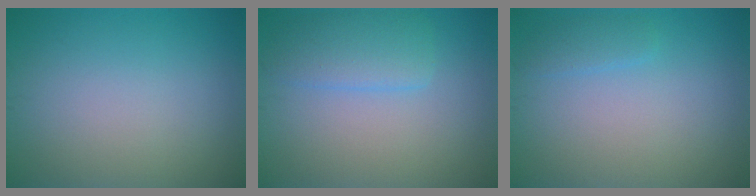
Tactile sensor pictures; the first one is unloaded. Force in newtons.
{"total": 3.1, "press": 3.1, "slide": 0.2}
{"total": 1.2, "press": 1.2, "slide": 0.2}